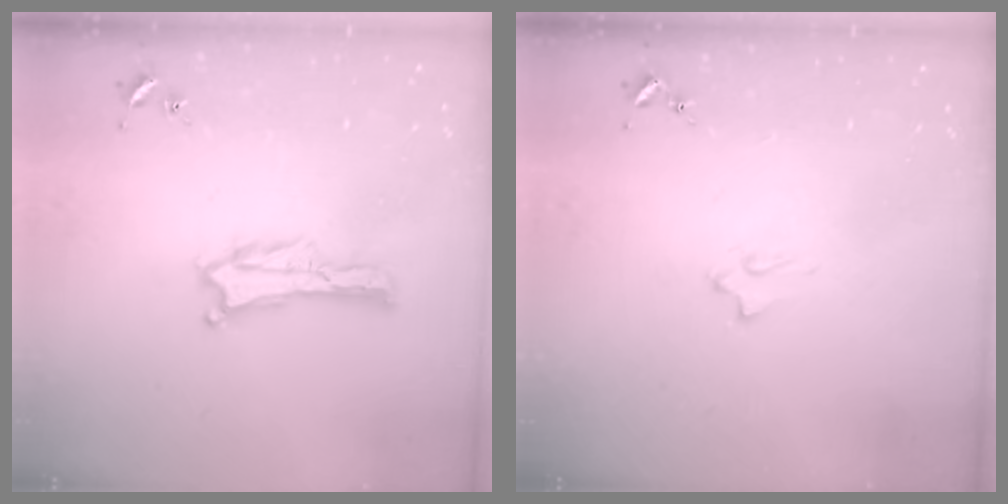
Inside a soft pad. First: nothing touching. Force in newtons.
{"total": 2.0, "press": 2.0, "slide": 0.4}